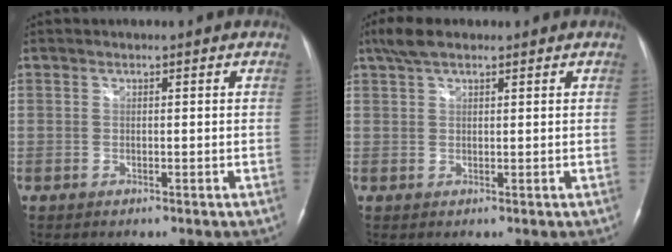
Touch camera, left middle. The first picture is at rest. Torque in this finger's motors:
{"motor_torque": [0.16, -0.06, 0.00, 0.01]}